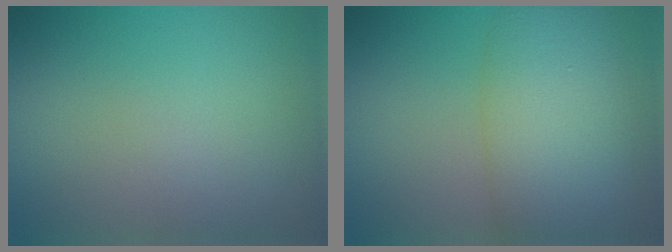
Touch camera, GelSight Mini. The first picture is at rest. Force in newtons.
{"total": 8.4, "press": 8.4, "slide": 0.2}